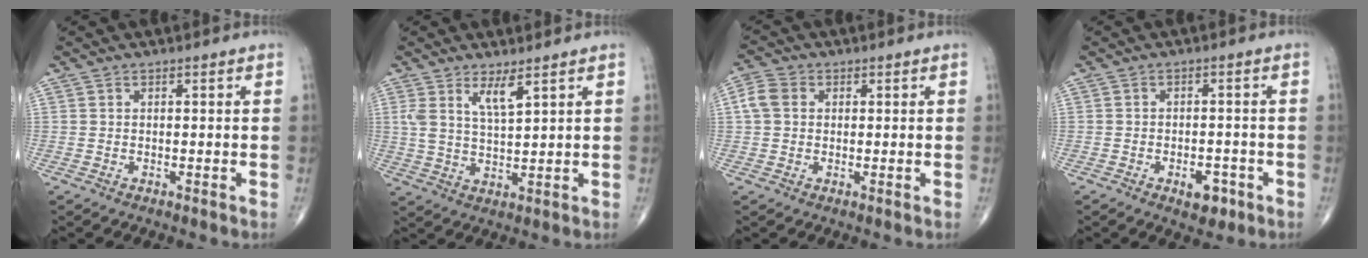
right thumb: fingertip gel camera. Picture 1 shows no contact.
{"total": 5.3, "force": [3.0, 1.2, 4.2], "torque": [-0.080, -0.026, 0.065]}
{"total": 4.4, "force": [0.7, 3.5, 2.5], "torque": [-0.053, 0.012, 0.007]}
{"total": 4.5, "force": [-2.2, 2.5, 3.0], "torque": [-0.024, 0.010, -0.027]}